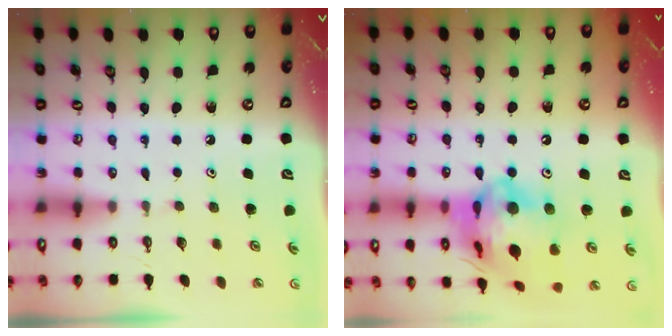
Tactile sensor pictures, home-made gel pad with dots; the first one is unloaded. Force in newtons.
{"total": 23.5, "press": 23.3, "slide": 2.8}